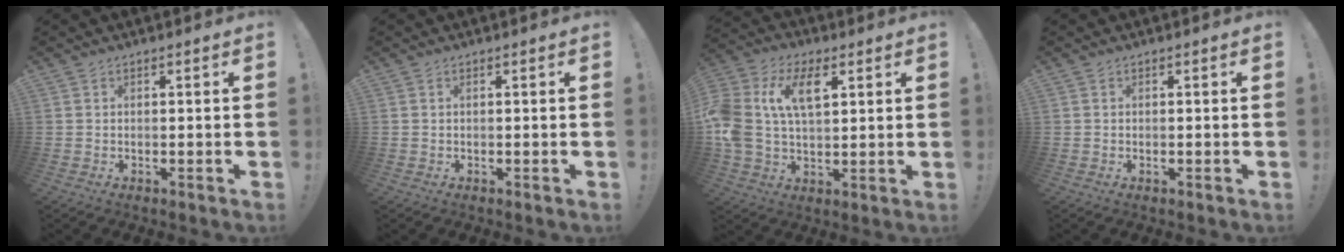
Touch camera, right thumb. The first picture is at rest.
{"total": 0.0}
{"total": 14.7, "force": [4.7, 9.0, 10.5], "torque": [-0.208, -0.008, 0.085]}
{"total": 0.0}